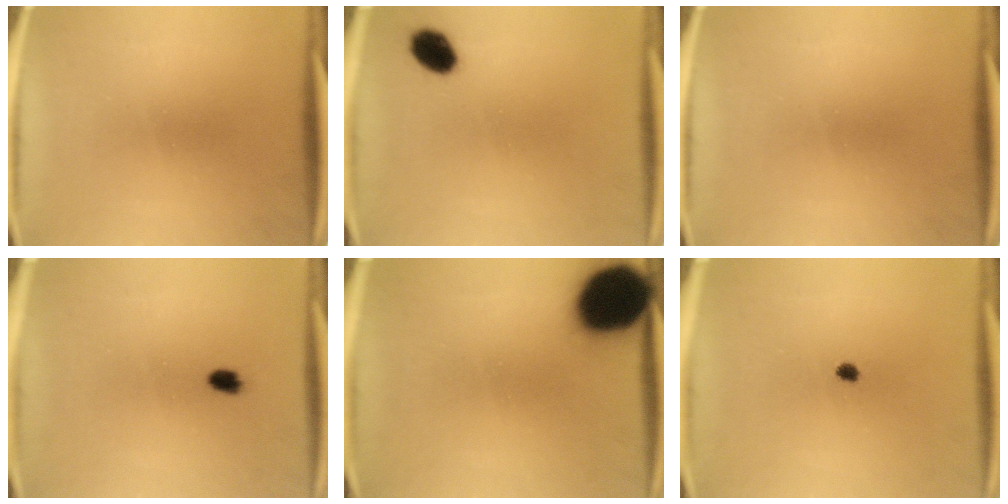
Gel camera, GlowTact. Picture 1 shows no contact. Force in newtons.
{"total": 5.5}
{"total": 0.0}
{"total": 2.7}
{"total": 21.3}
{"total": 1.5}